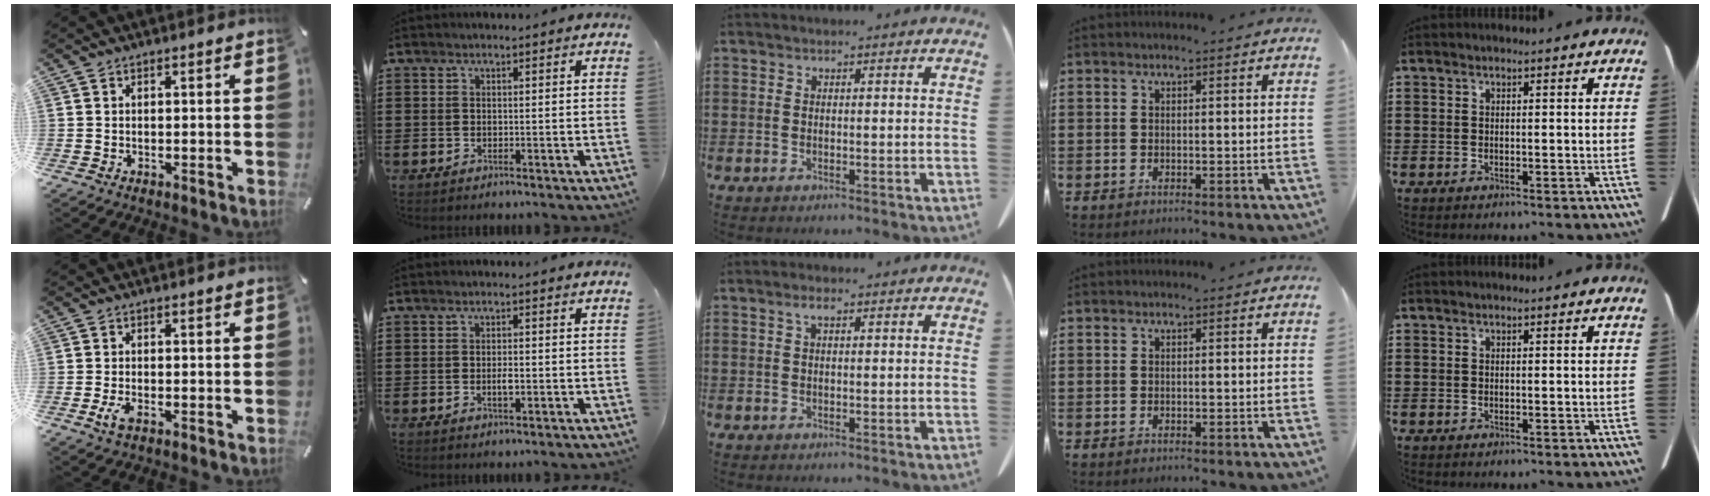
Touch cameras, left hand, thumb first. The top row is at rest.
{"thumb": {"total": 2.5, "force": [-0.9, 0.9, 2.2], "torque": [-0.056, -0.007, -0.021]}, "index": {"total": 1.9, "force": [-0.4, 0.7, 1.7], "torque": [-0.034, 0.002, -0.009]}, "middle": {"total": 1.8, "force": [0.6, 0.6, 1.6], "torque": [-0.033, 0.006, 0.010]}}